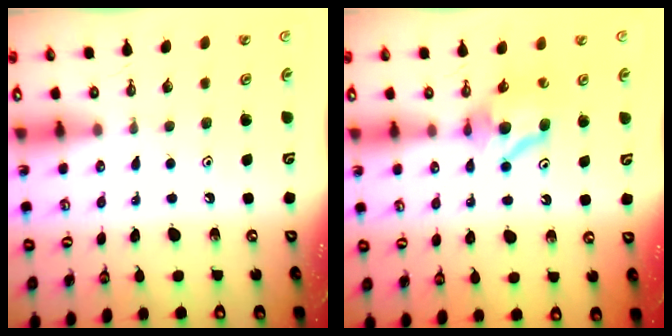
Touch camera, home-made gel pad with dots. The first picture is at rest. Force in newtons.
{"total": 8.1, "press": 8.1, "slide": 0.2}